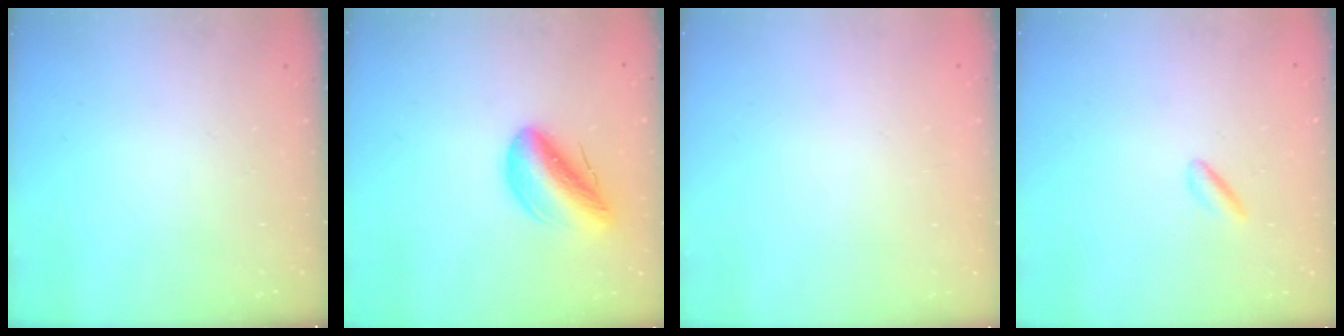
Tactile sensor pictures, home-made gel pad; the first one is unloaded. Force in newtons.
{"total": 12.4, "press": 12.2, "slide": 2.1}
{"total": 2.1, "press": 2.1, "slide": 0.1}
{"total": 1.0, "press": 0.7, "slide": 0.7}